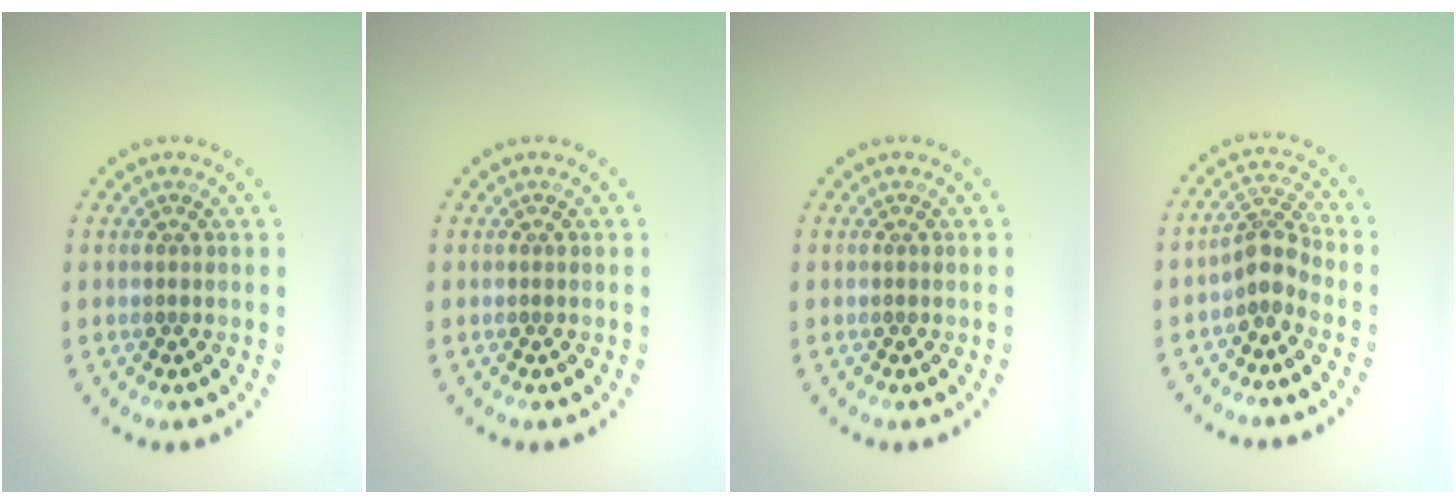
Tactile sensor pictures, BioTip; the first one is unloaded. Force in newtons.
{"total": 0.0}
{"total": 0.0}
{"total": 2.5, "press": 1.9, "slide": 1.6}